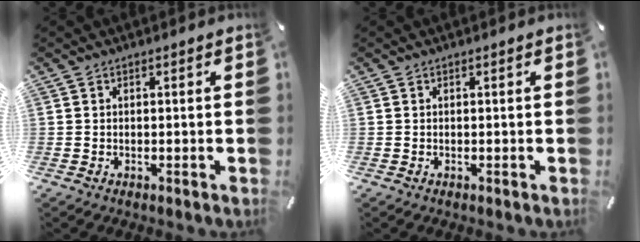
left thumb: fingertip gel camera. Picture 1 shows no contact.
{"total": 0.0}